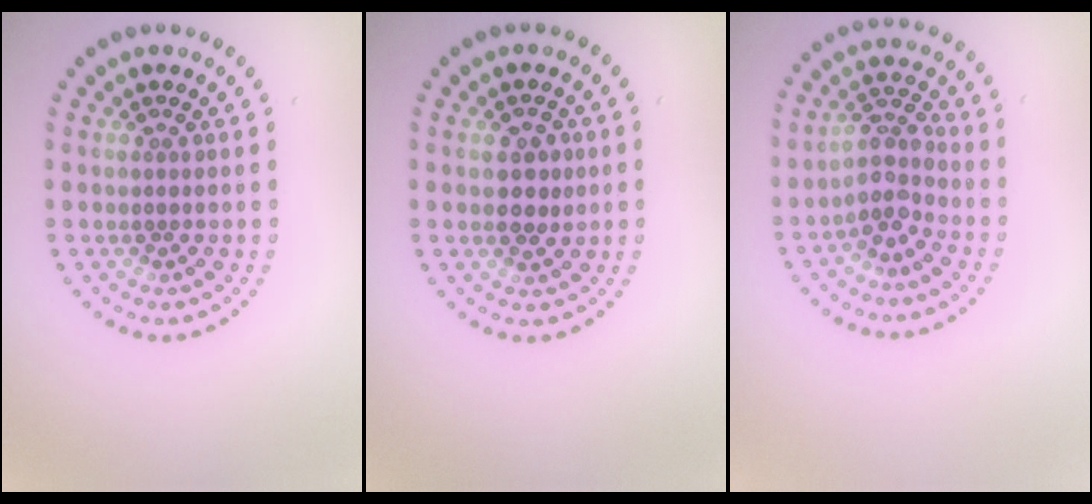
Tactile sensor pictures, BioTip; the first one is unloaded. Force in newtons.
{"total": 2.3, "press": 2.3, "slide": 0.4}
{"total": 3.2, "press": 2.5, "slide": 2.0}